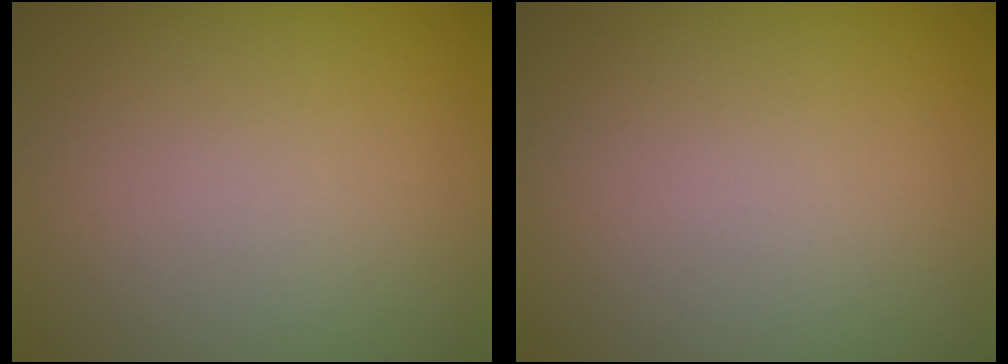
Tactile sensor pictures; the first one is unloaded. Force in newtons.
{"total": 0.0}